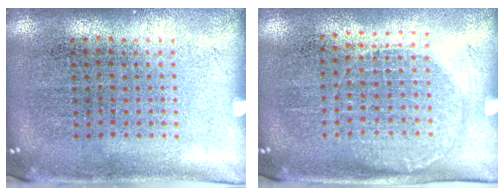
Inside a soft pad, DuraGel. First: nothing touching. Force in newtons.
{"total": 1.1, "press": 1.0, "slide": 0.5}